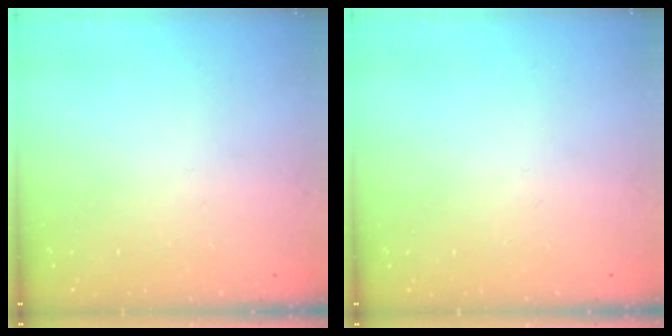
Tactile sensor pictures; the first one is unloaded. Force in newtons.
{"total": 0.0}